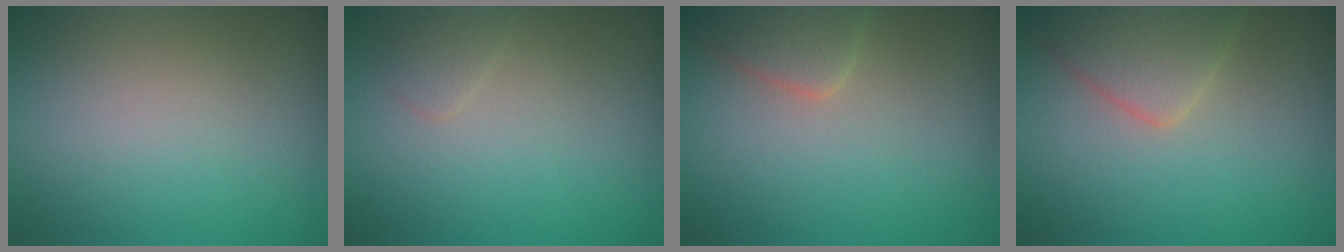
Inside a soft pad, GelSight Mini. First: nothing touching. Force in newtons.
{"total": 0.8, "press": 0.8, "slide": 0.0}
{"total": 2.4, "press": 2.4, "slide": 0.1}
{"total": 3.4, "press": 3.4, "slide": 0.2}